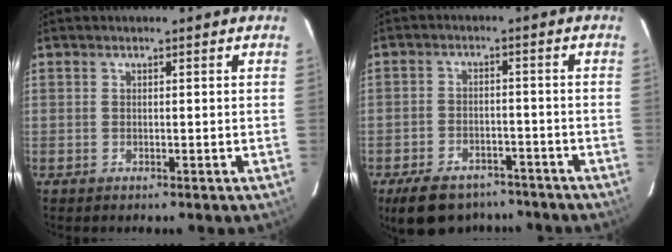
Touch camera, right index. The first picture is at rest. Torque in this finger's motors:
{"motor_torque": [0.83, -0.73, 0.36, 0.05]}